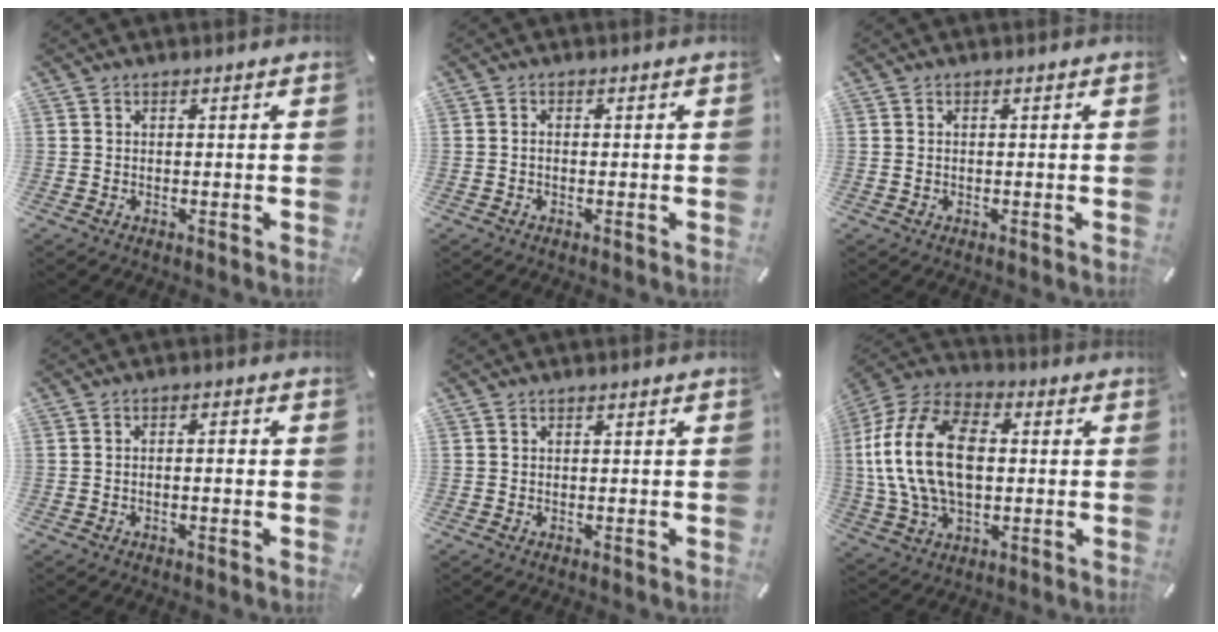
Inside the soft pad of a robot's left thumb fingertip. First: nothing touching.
{"total": 0.8, "force": [-0.3, 0.4, 0.6], "torque": [-0.011, 0.001, -0.006]}
{"total": 0.8, "force": [-0.1, 0.6, 0.5], "torque": [-0.011, 0.003, -0.003]}
{"total": 1.9, "force": [-0.5, 0.7, 1.7], "torque": [-0.032, 0.007, -0.011]}
{"total": 0.0}
{"total": 20.0, "force": [0.4, 13.4, 14.8], "torque": [-0.331, 0.012, 0.003]}